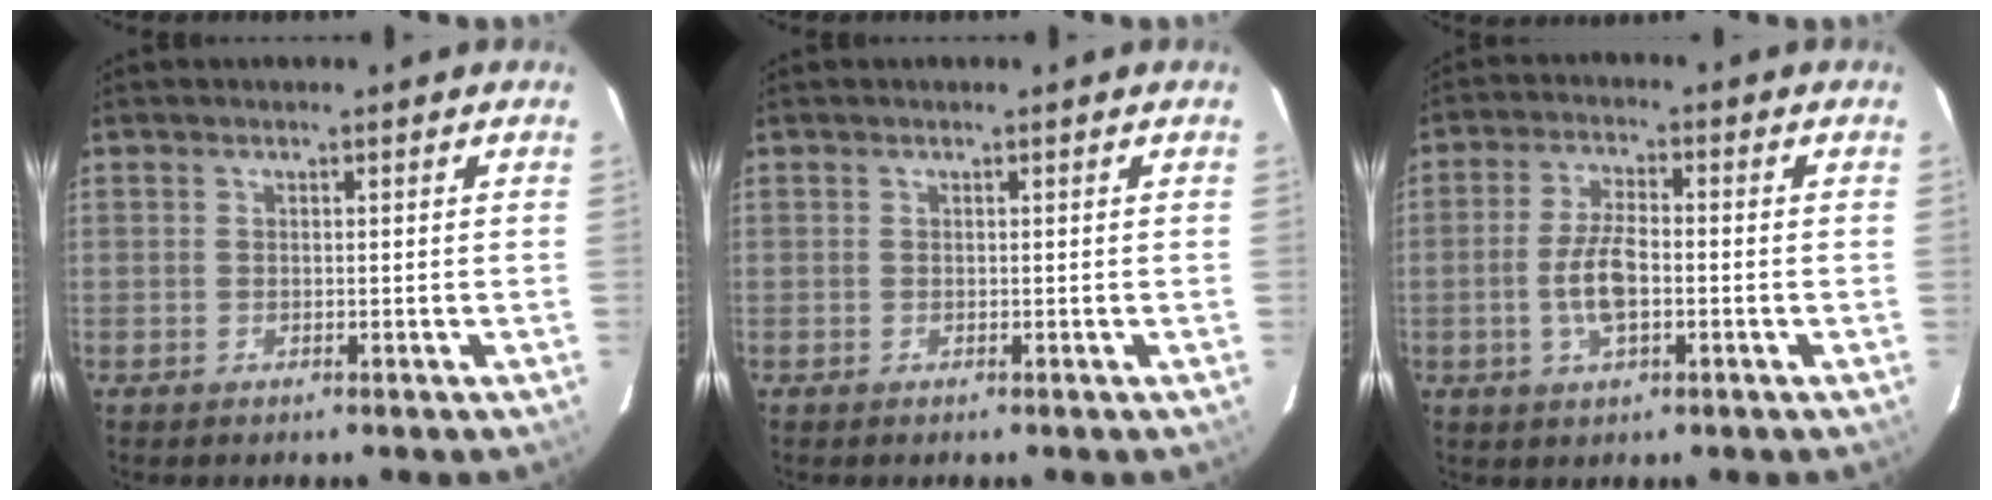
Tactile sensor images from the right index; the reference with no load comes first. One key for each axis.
{"total": 0.0}
{"total": 7.0, "fx": -1.6, "fy": 2.6, "fz": 6.3, "tx": -0.129, "ty": 0.002, "tz": -0.030}